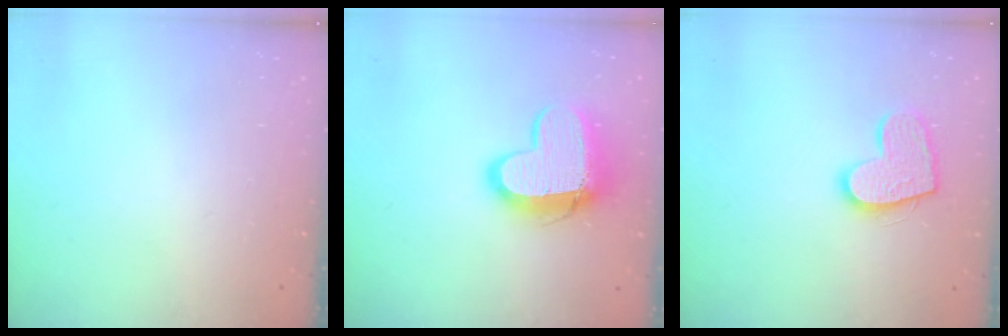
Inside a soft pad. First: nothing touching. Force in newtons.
{"total": 14.4, "press": 14.4, "slide": 1.0}
{"total": 13.3, "press": 13.3, "slide": 0.9}